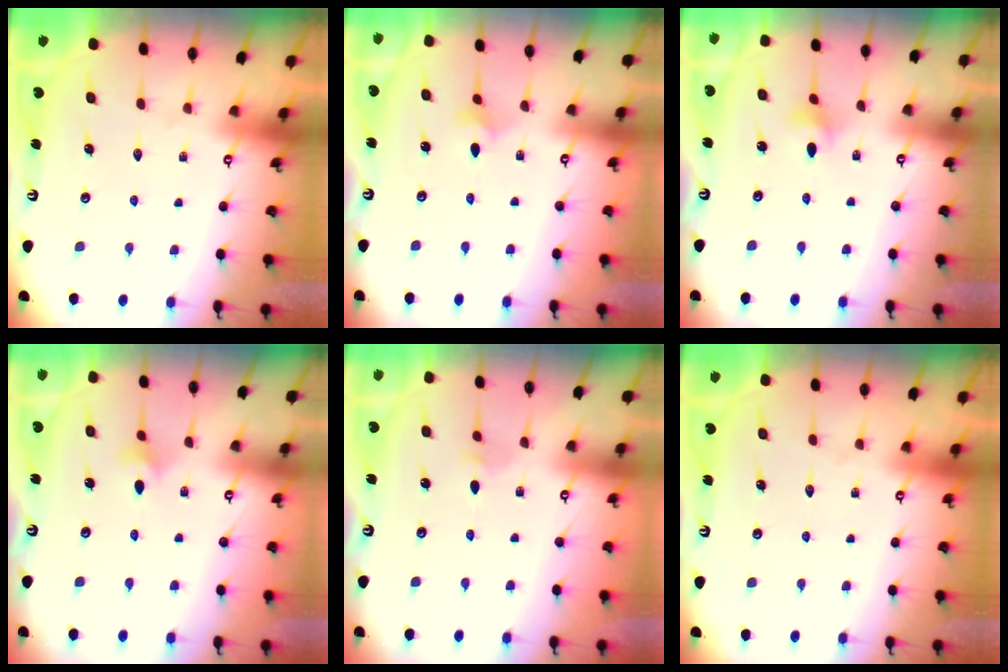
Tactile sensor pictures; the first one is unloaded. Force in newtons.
{"total": 2.9, "press": 2.9, "slide": 0.5}
{"total": 2.8, "press": 2.8, "slide": 0.4}
{"total": 3.8, "press": 3.6, "slide": 1.1}
{"total": 2.6, "press": 2.5, "slide": 0.5}
{"total": 0.0}